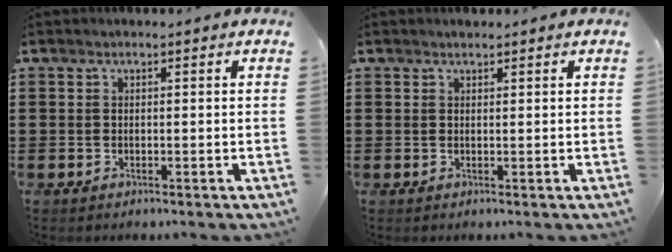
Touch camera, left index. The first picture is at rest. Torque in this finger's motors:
{"motor_torque": [-0.02, 0.03, -0.05, 0.00]}